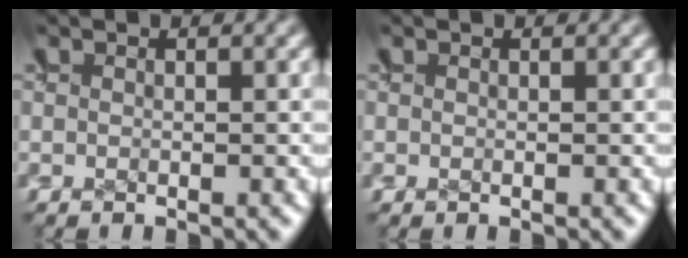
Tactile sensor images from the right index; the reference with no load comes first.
{"total": 0.0}